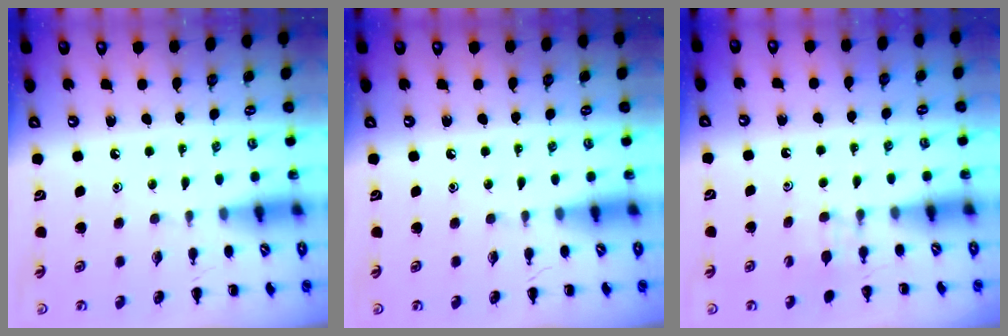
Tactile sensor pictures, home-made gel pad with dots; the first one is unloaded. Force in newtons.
{"total": 0.0}
{"total": 4.2, "press": 3.9, "slide": 1.4}